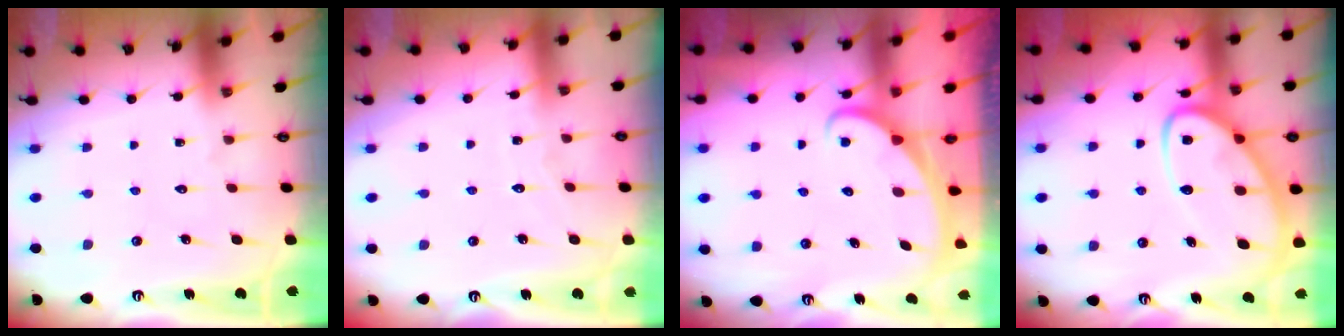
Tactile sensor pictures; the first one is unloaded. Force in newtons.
{"total": 3.3, "press": 3.2, "slide": 0.4}
{"total": 2.5, "press": 2.5, "slide": 0.3}
{"total": 13.7, "press": 13.6, "slide": 1.4}